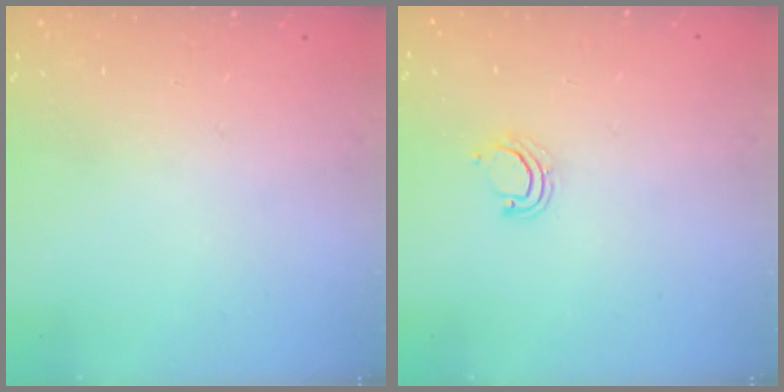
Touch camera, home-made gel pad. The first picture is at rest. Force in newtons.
{"total": 2.2, "press": 2.2, "slide": 0.1}